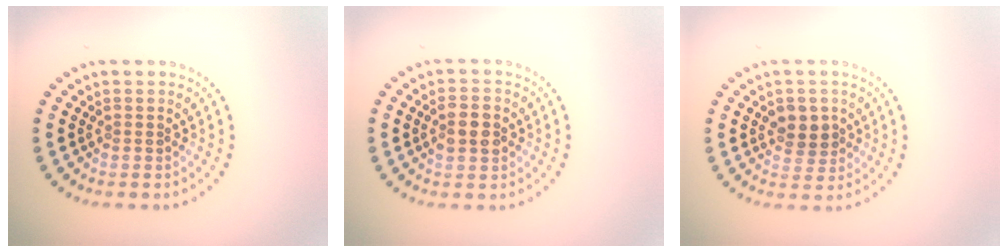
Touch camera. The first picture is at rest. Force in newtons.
{"total": 2.8, "press": 2.8, "slide": 0.2}
{"total": 2.7, "press": 2.6, "slide": 0.7}